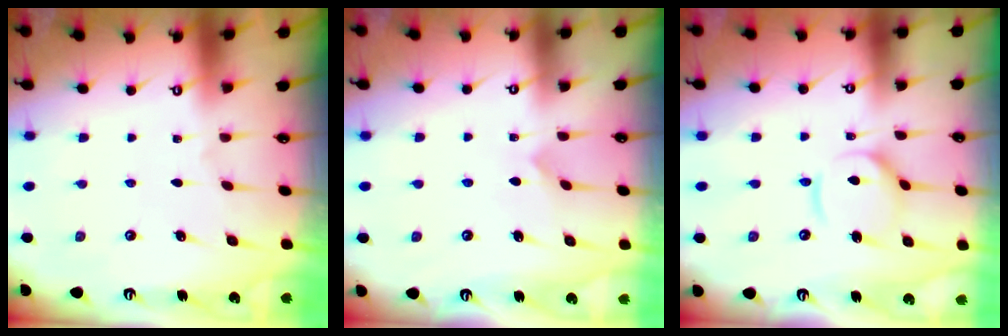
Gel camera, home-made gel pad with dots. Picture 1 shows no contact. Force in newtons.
{"total": 2.8, "press": 2.8, "slide": 0.3}
{"total": 9.0, "press": 9.0, "slide": 0.7}